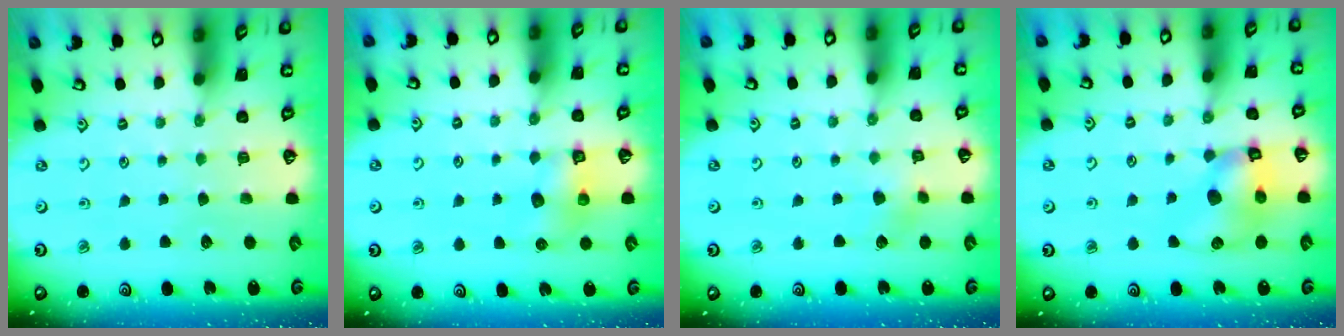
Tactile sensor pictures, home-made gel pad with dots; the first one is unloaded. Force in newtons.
{"total": 7.6, "press": 7.6, "slide": 0.6}
{"total": 3.3, "press": 3.3, "slide": 0.3}
{"total": 10.8, "press": 10.7, "slide": 1.5}